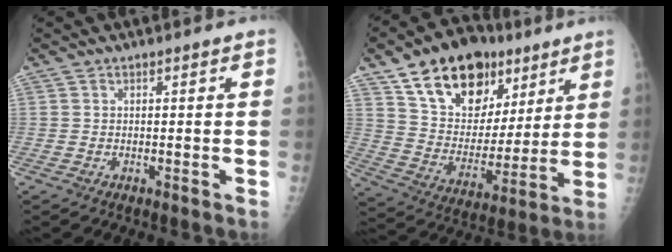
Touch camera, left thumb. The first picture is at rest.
{"total": 21.7, "force": [12.4, 13.7, 11.3], "torque": [-0.142, -0.037, 0.214]}